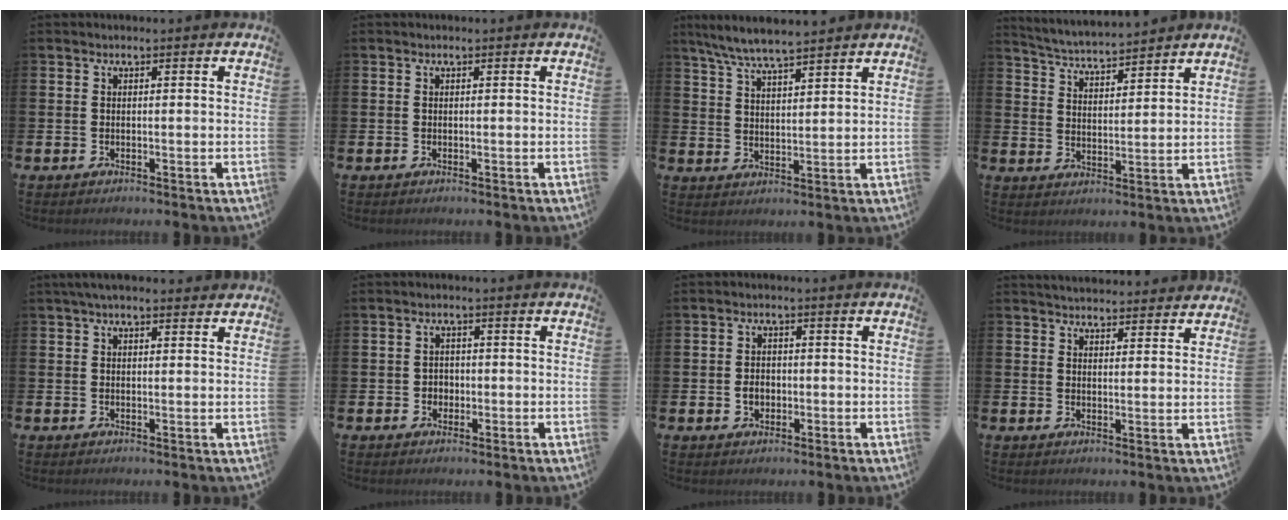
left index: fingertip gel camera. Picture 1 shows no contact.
{"total": 0.0}
{"total": 6.6, "force": [6.2, 0.4, 2.1], "torque": [-0.062, -0.022, 0.114]}
{"total": 4.8, "force": [4.8, 0.1, 0.2], "torque": [-0.022, -0.035, 0.083]}
{"total": 2.5, "force": [2.0, 0.7, 1.3], "torque": [-0.024, 0.002, 0.035]}
{"total": 1.8, "force": [-0.3, 1.7, 0.4], "torque": [-0.002, 0.004, -0.011]}
{"total": 2.2, "force": [-0.4, 1.8, 1.2], "torque": [-0.015, 0.001, -0.013]}
{"total": 4.1, "force": [4.1, 0.4, 0.0], "torque": [-0.003, -0.025, 0.074]}